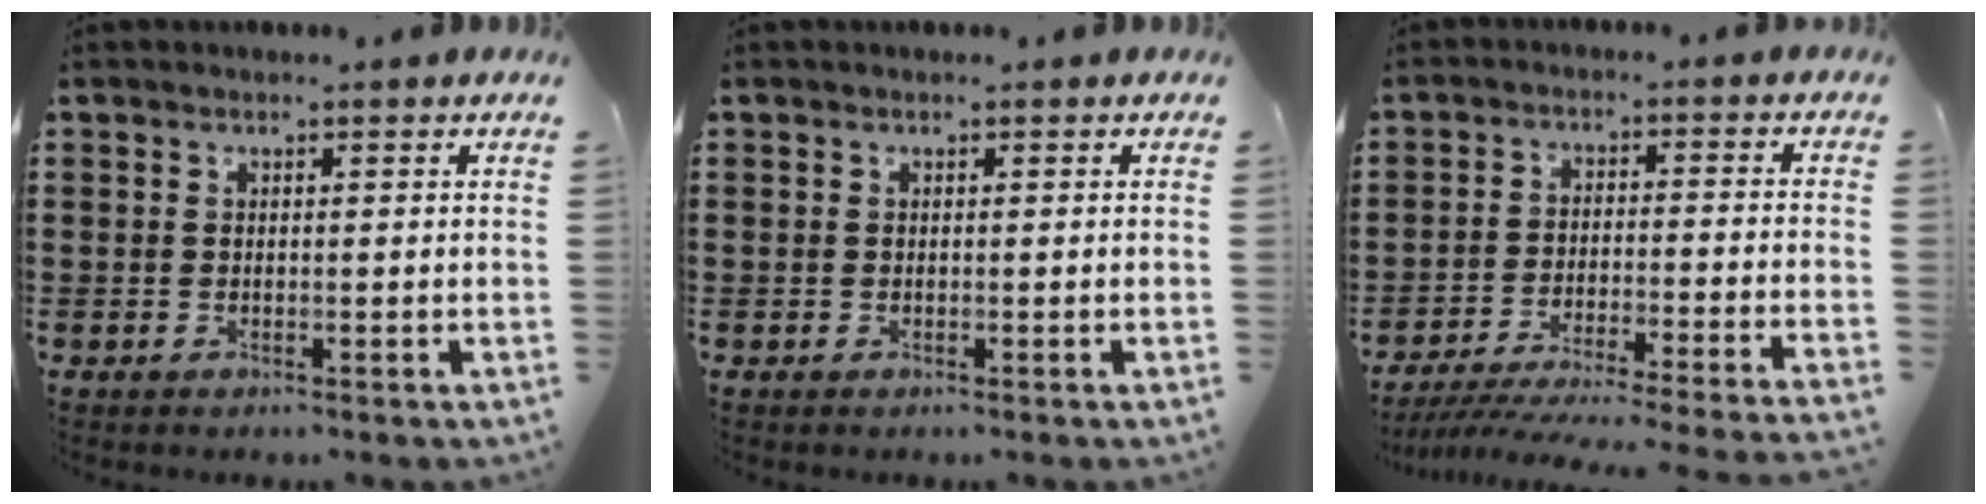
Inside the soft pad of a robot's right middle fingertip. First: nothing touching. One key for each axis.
{"total": 0.0}
{"total": 5.5, "fx": -5.1, "fy": -0.7, "fz": 1.9, "tx": -0.036, "ty": -0.017, "tz": -0.102}